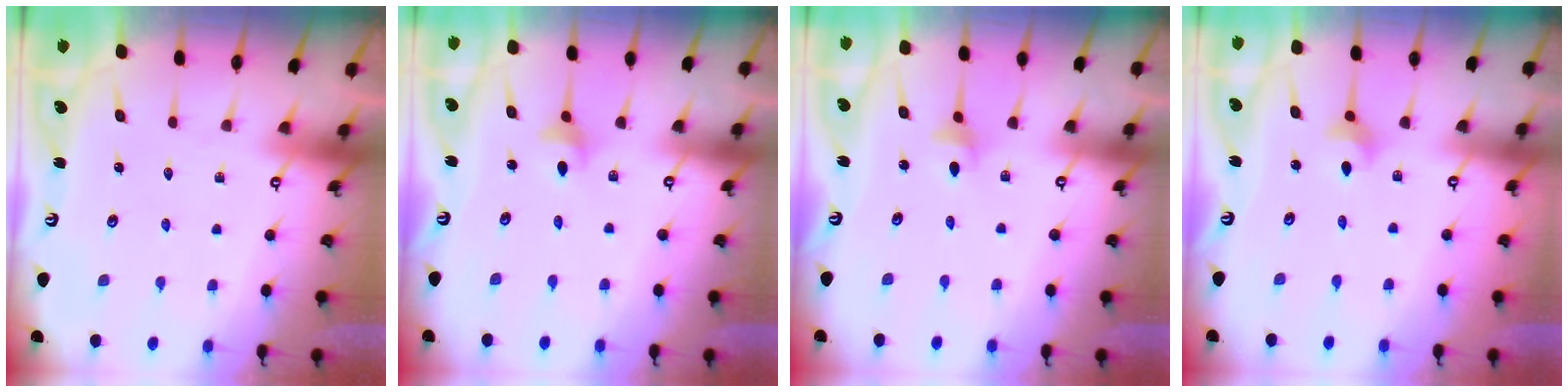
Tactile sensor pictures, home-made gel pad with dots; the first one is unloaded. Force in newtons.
{"total": 3.0, "press": 3.0, "slide": 0.3}
{"total": 3.7, "press": 3.7, "slide": 0.4}
{"total": 3.8, "press": 3.8, "slide": 0.3}